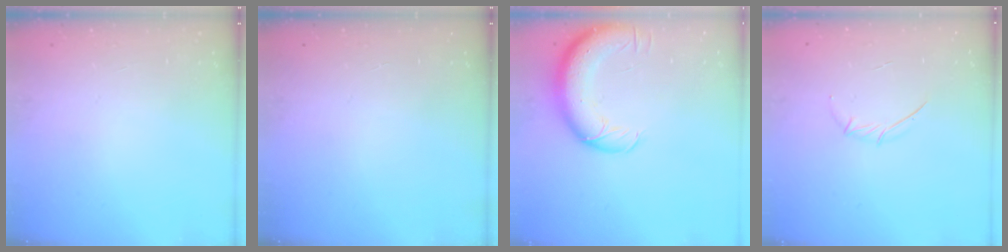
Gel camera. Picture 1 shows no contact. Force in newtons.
{"total": 0.0}
{"total": 14.5, "press": 14.1, "slide": 3.5}
{"total": 4.0, "press": 4.0, "slide": 0.7}